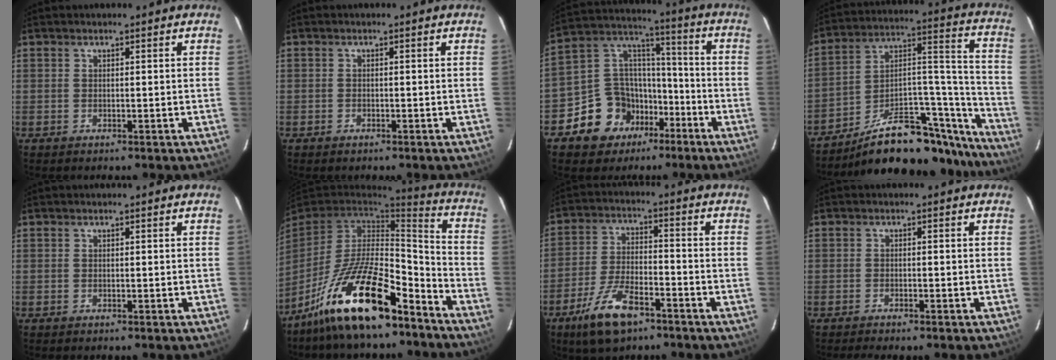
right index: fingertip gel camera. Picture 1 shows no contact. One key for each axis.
{"total": 1.1, "fx": -0.7, "fy": 0.6, "fz": 0.5, "tx": -0.016, "ty": 0.000, "tz": -0.008}
{"total": 14.4, "fx": -7.4, "fy": 11.2, "fz": 5.3, "tx": -0.100, "ty": 0.066, "tz": -0.118}
{"total": 25.9, "fx": -22.2, "fy": 6.9, "fz": 11.5, "tx": -0.127, "ty": 0.038, "tz": -0.332}
{"total": 0.0}
{"total": 22.4, "fx": -15.7, "fy": 5.7, "fz": 15.0, "tx": -0.282, "ty": -0.015, "tz": -0.278}
{"total": 10.8, "fx": -6.8, "fy": 3.9, "fz": 7.5, "tx": -0.157, "ty": -0.007, "tz": -0.123}
{"total": 2.9, "fx": -2.1, "fy": 0.9, "fz": 1.8, "tx": -0.036, "ty": -0.002, "tz": -0.029}